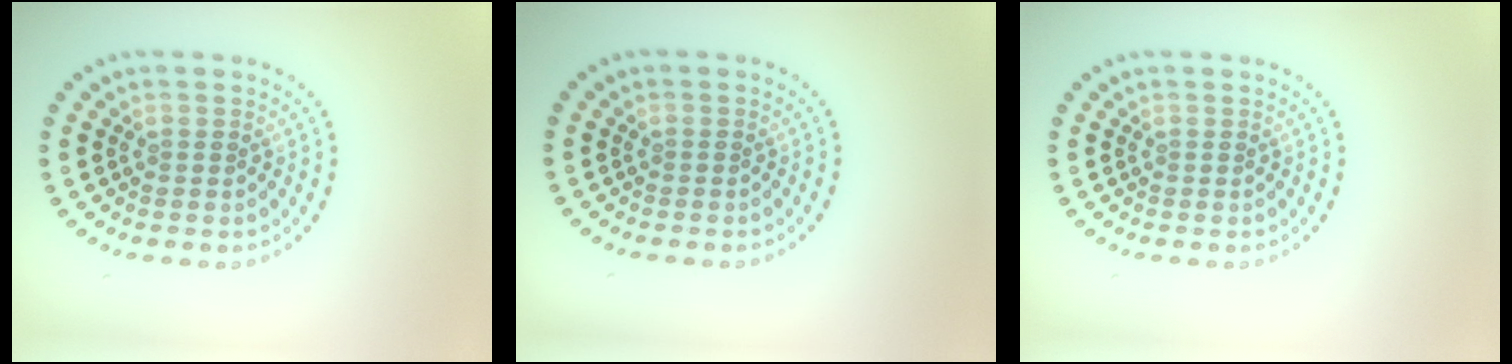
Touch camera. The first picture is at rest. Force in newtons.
{"total": 0.0}
{"total": 0.0}